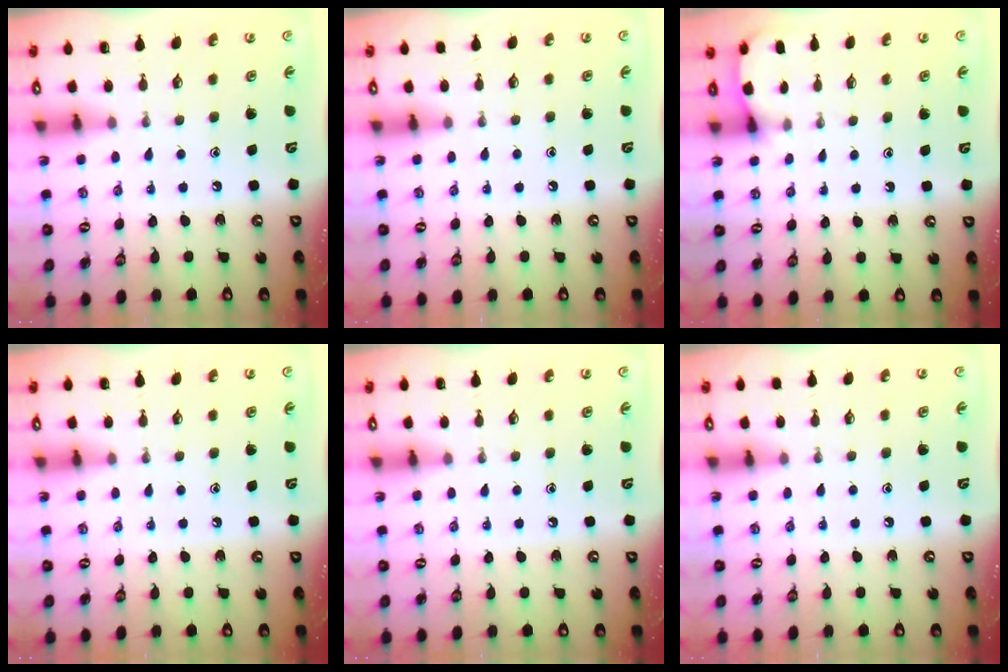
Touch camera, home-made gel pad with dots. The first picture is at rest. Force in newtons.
{"total": 1.9, "press": 1.9, "slide": 0.1}
{"total": 2.8, "press": 2.8, "slide": 0.1}
{"total": 0.0}
{"total": 0.0}
{"total": 1.9, "press": 1.9, "slide": 0.1}